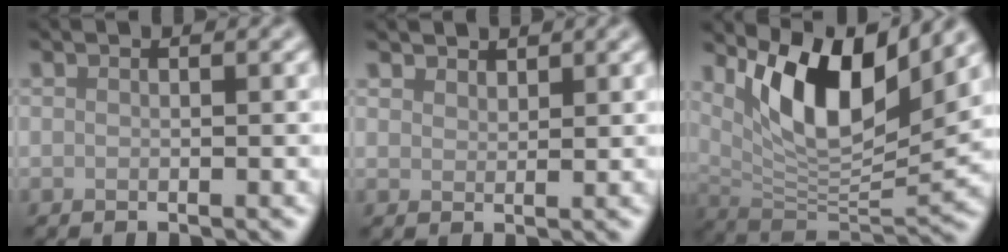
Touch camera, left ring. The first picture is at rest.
{"total": 1.4, "force": [1.3, 0.6, 0.3], "torque": [-0.008, -0.001, 0.015]}
{"total": 10.0, "force": [4.1, 3.8, 8.3], "torque": [-0.138, -0.019, 0.079]}